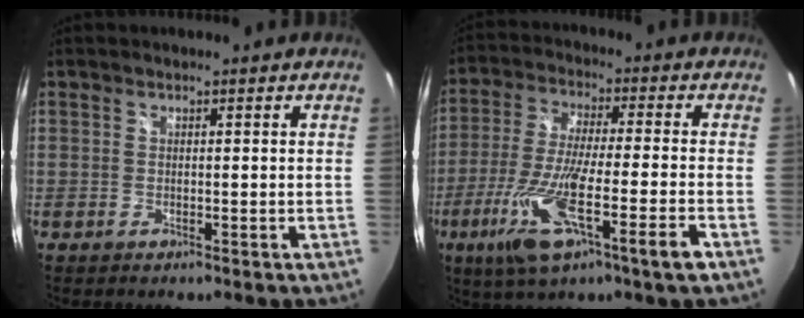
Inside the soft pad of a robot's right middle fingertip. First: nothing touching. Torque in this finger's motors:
{"motor_torque": [2.14, 0.00, 0.70, 0.21]}